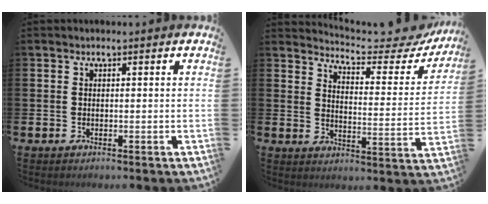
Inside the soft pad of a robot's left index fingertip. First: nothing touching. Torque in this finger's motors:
{"motor_torque": [1.01, -1.13, 0.13, 0.01]}